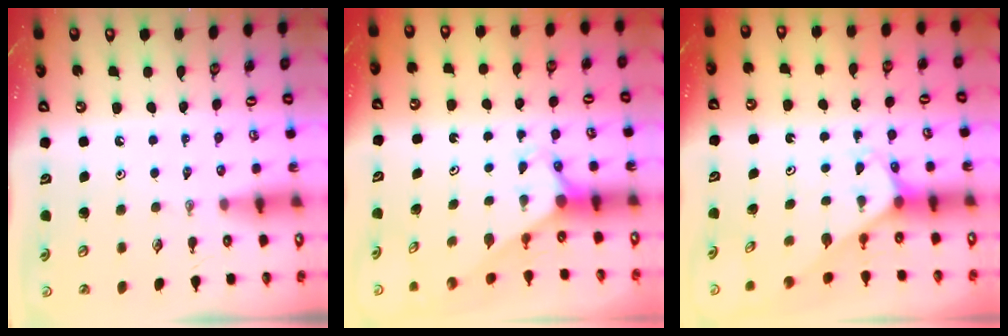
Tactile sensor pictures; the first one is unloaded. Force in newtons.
{"total": 2.8, "press": 2.8, "slide": 0.0}
{"total": 2.5, "press": 2.5, "slide": 0.1}